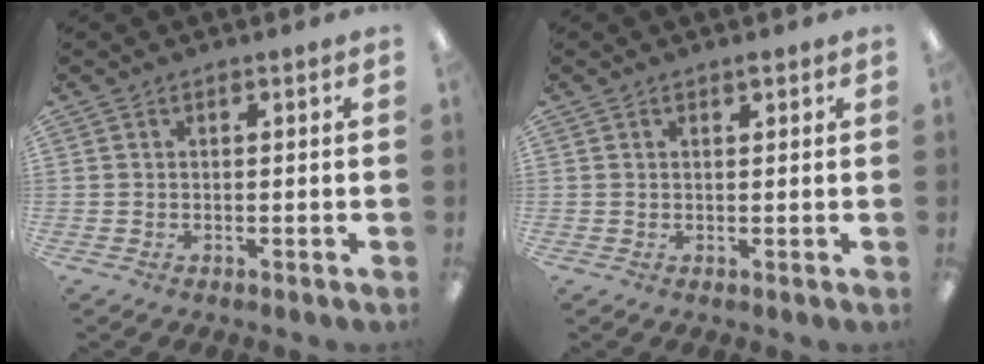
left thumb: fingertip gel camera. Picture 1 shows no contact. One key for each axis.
{"total": 1.3, "fx": 0.9, "fy": 0.6, "fz": 0.6, "tx": -0.004, "ty": -0.002, "tz": 0.015}